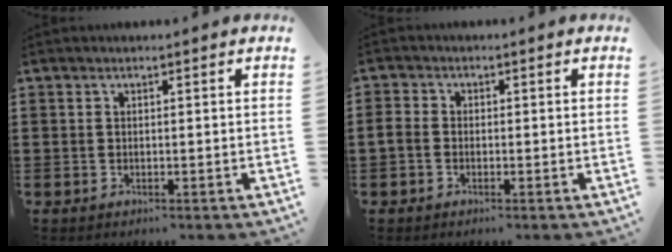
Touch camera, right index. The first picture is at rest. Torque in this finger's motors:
{"motor_torque": [1.23, 0.91, 0.04, 0.01]}